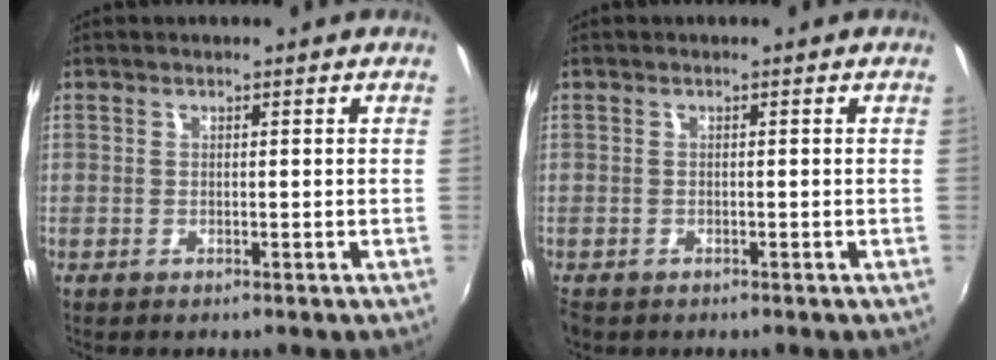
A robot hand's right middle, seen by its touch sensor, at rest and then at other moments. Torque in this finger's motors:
{"motor_torque": [0.23, -0.26, 0.05, 0.01]}